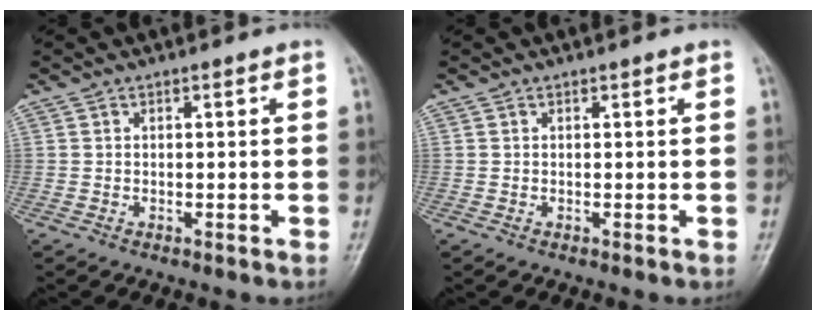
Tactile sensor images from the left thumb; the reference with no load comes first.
{"total": 0.0}